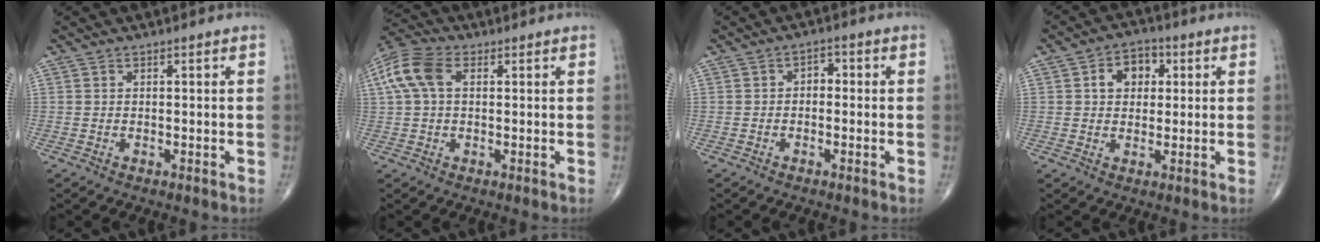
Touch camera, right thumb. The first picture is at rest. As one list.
[{"total": 8.9, "force": [2.1, 5.4, 6.7], "torque": [-0.158, 0.027, 0.036]}, {"total": 2.4, "force": [-0.2, 1.7, 1.7], "torque": [-0.010, 0.012, -0.014]}, {"total": 6.8, "force": [1.6, 5.0, 4.2], "torque": [-0.037, 0.010, 0.018]}]